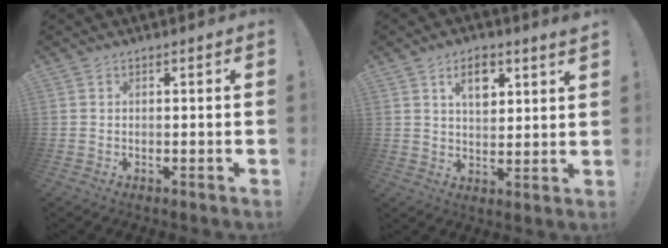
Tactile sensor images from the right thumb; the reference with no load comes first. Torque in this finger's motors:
{"motor_torque": [0.11, 0.12, 0.25, 0.25, 0.00]}